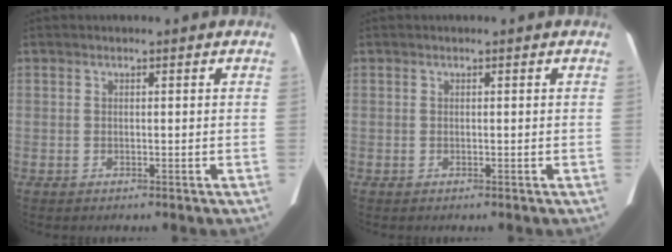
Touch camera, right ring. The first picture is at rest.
{"total": 0.0}